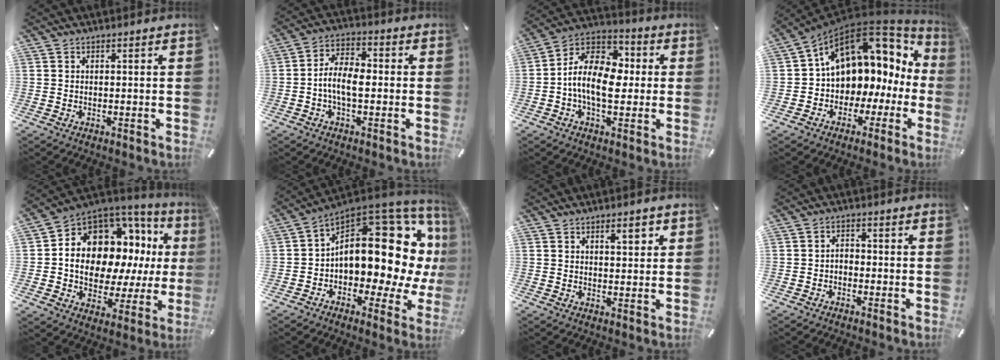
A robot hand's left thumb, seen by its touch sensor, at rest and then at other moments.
{"total": 7.7, "force": [-1.7, 4.1, 6.3], "torque": [-0.127, 0.011, -0.032]}
{"total": 14.2, "force": [-1.6, 9.4, 10.6], "torque": [-0.208, 0.005, -0.031]}
{"total": 11.7, "force": [5.2, 8.9, 5.5], "torque": [-0.090, -0.058, 0.089]}
{"total": 14.0, "force": [3.4, 10.2, 8.9], "torque": [-0.146, -0.054, 0.057]}
{"total": 21.2, "force": [4.1, 11.7, 17.2], "torque": [-0.228, -0.054, 0.073]}
{"total": 4.1, "force": [2.1, 1.6, 3.1], "torque": [-0.041, -0.005, 0.030]}
{"total": 2.2, "force": [-1.3, 1.3, 1.1], "torque": [-0.022, 0.009, -0.027]}